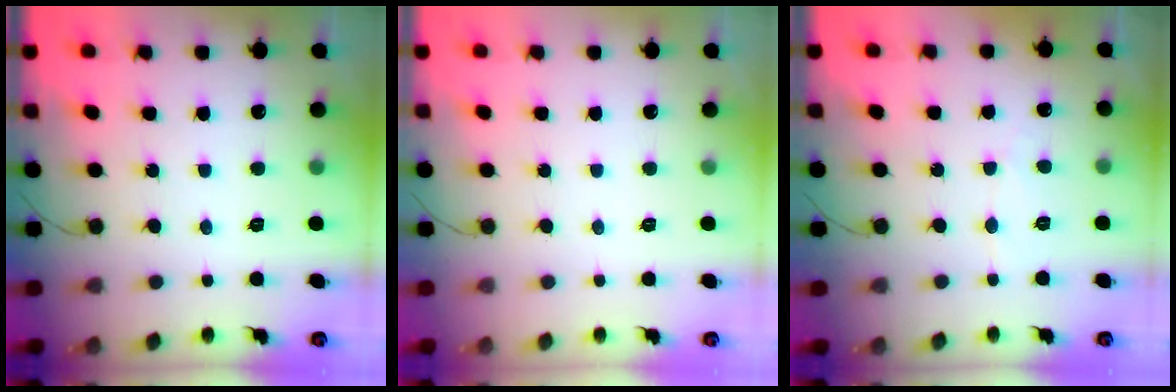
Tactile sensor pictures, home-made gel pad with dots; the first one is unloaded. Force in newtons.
{"total": 0.0}
{"total": 2.5, "press": 2.5, "slide": 0.2}